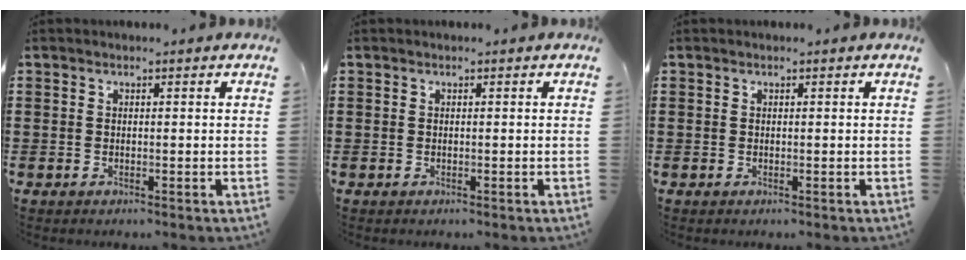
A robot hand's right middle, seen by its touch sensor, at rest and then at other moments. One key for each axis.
{"total": 0.0}
{"total": 0.0}